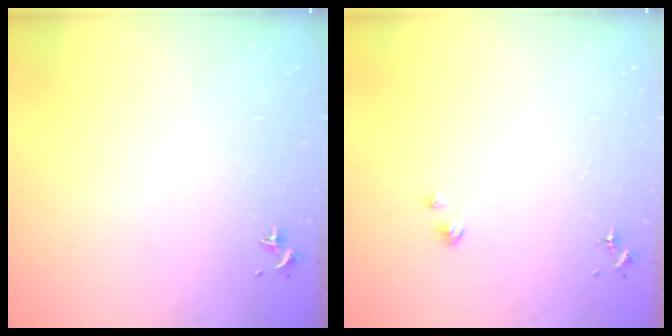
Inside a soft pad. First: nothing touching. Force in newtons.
{"total": 1.9, "press": 1.9, "slide": 0.2}